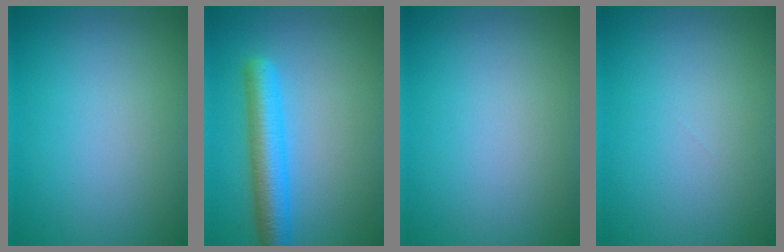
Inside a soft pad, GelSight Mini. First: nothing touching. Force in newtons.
{"total": 5.1, "press": 5.1, "slide": 0.1}
{"total": 0.0}
{"total": 0.0}